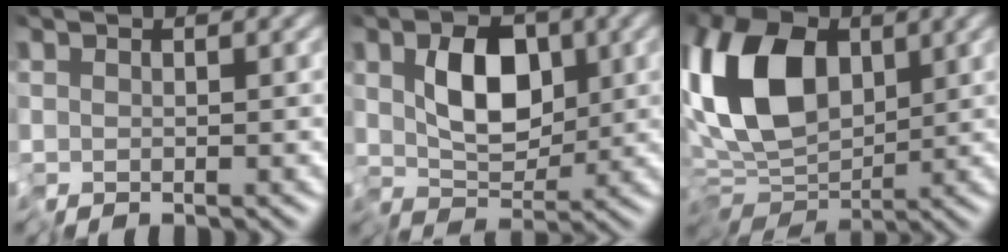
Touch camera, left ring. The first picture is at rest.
{"total": 5.5, "force": [0.0, 3.1, 4.5], "torque": [-0.067, -0.005, -0.004]}
{"total": 11.3, "force": [1.3, 7.0, 8.8], "torque": [-0.191, 0.004, 0.005]}